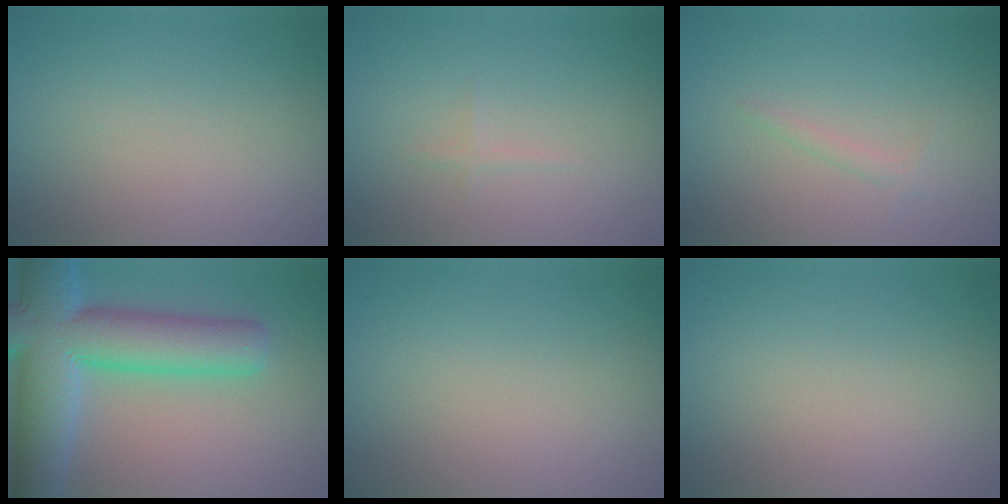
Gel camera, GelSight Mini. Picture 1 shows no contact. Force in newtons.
{"total": 0.5, "press": 0.5, "slide": 0.0}
{"total": 0.9, "press": 0.9, "slide": 0.0}
{"total": 11.8, "press": 11.8, "slide": 0.4}
{"total": 0.0}
{"total": 0.0}